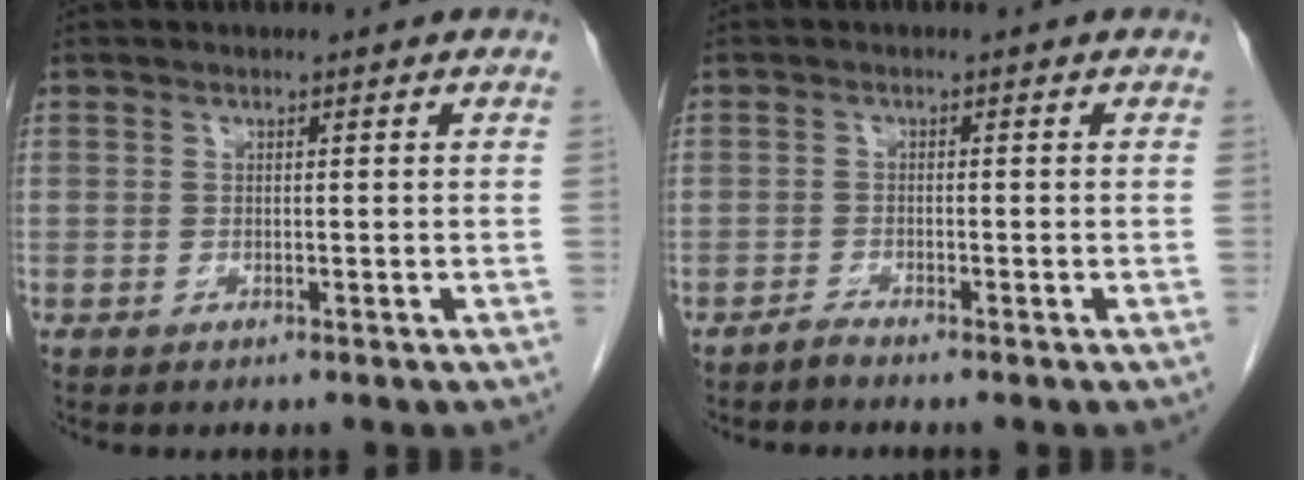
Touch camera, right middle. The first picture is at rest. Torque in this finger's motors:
{"motor_torque": [0.02, 0.21, -0.01, -0.01]}